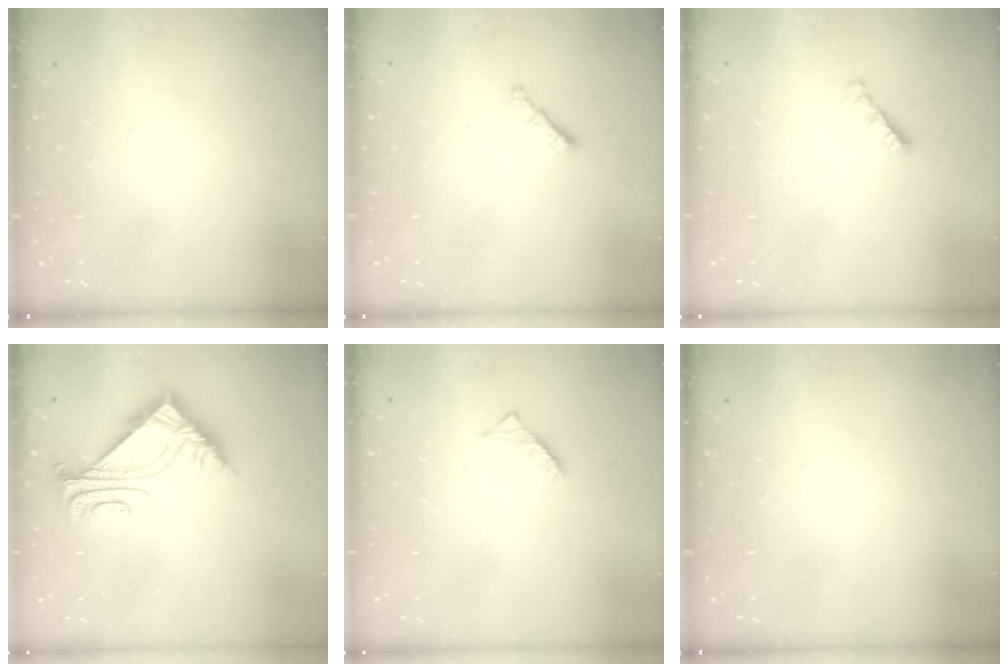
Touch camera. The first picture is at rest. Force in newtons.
{"total": 0.8, "press": 0.7, "slide": 0.4}
{"total": 2.3, "press": 2.3, "slide": 0.2}
{"total": 6.5, "press": 6.4, "slide": 0.9}
{"total": 2.6, "press": 2.6, "slide": 0.4}
{"total": 0.0}